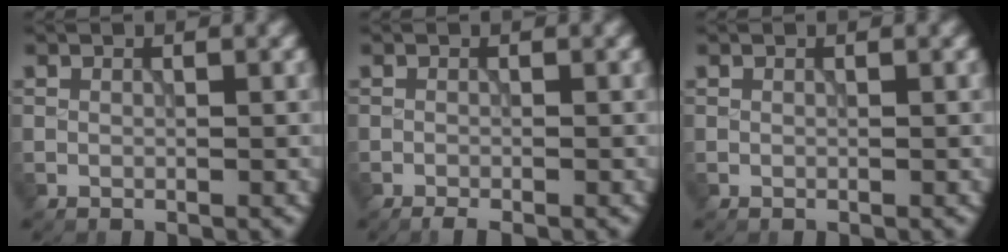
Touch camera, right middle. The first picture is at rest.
{"total": 1.3, "force": [-1.1, 0.2, 0.7], "torque": [-0.009, -0.002, -0.019]}
{"total": 0.0}